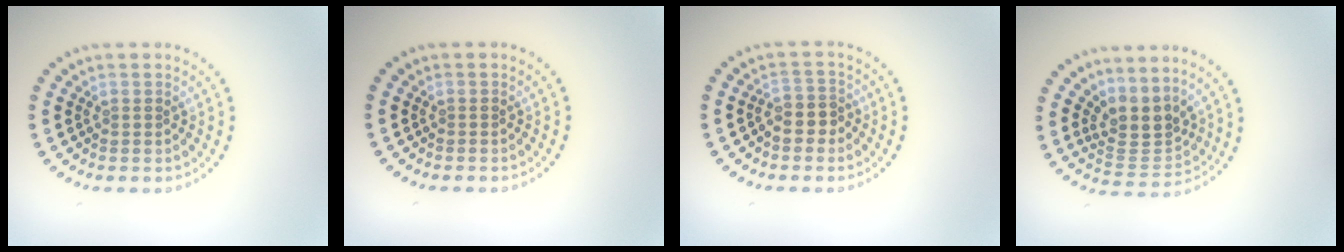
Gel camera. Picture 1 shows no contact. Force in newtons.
{"total": 0.0}
{"total": 2.4, "press": 2.1, "slide": 1.1}
{"total": 3.6, "press": 2.9, "slide": 2.1}